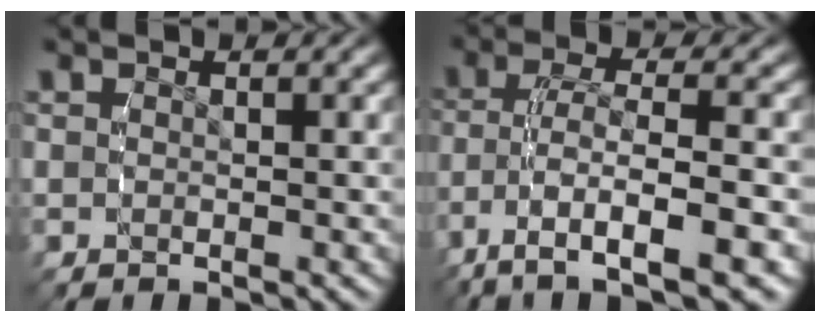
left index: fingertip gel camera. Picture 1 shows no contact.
{"total": 7.2, "force": [-3.5, 3.1, 5.5], "torque": [-0.126, -0.041, -0.028]}